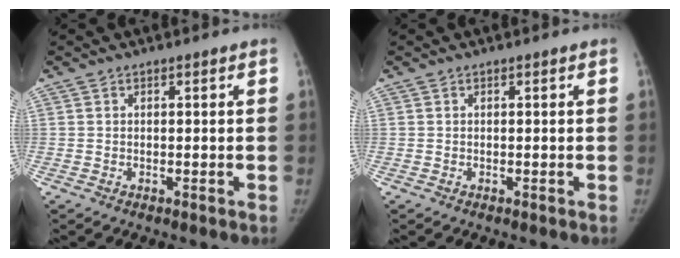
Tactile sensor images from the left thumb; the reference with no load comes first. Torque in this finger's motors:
{"motor_torque": [0.00, 0.00, 0.09, -0.02, 0.00]}